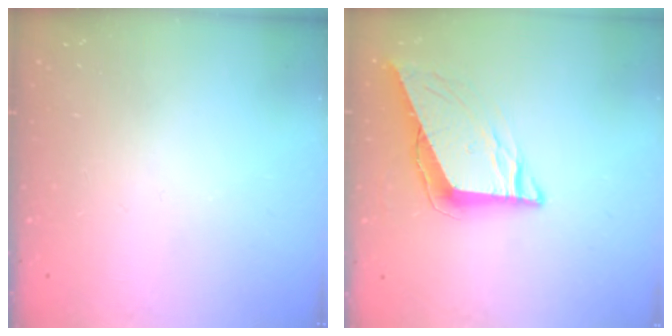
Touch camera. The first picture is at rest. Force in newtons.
{"total": 9.6, "press": 9.6, "slide": 1.0}